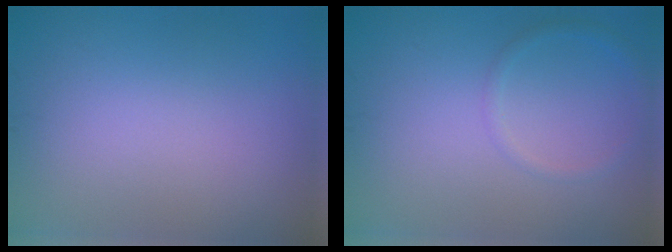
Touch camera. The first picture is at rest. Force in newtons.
{"total": 1.1, "press": 1.1, "slide": 0.1}